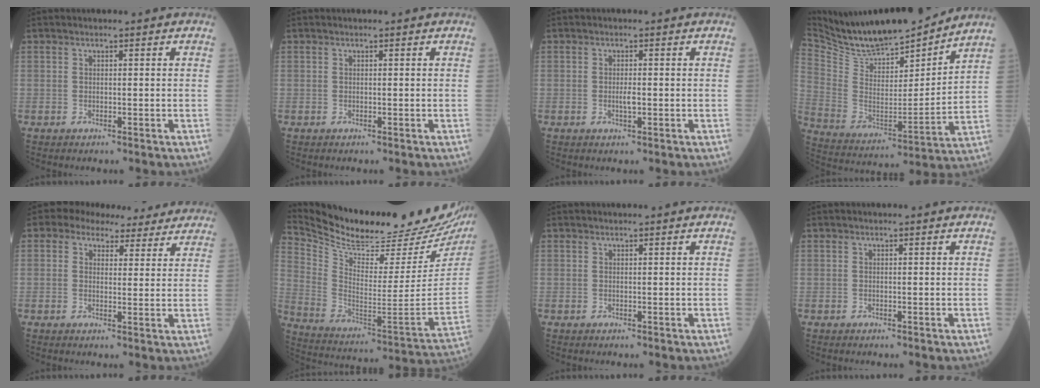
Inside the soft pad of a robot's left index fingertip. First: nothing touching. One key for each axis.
{"total": 0.0}
{"total": 1.5, "fx": -0.7, "fy": 0.3, "fz": 1.2, "tx": -0.027, "ty": -0.005, "tz": -0.012}
{"total": 17.7, "fx": 16.6, "fy": 2.4, "fz": 5.8, "tx": -0.122, "ty": -0.025, "tz": 0.287}
{"total": 10.0, "fx": 8.4, "fy": 4.8, "fz": 2.7, "tx": -0.019, "ty": 0.026, "tz": 0.086}
{"total": 29.0, "fx": 26.1, "fy": 5.1, "fz": 11.5, "tx": -0.208, "ty": -0.090, "tz": 0.369}
{"total": 0.0}
{"total": 0.0}